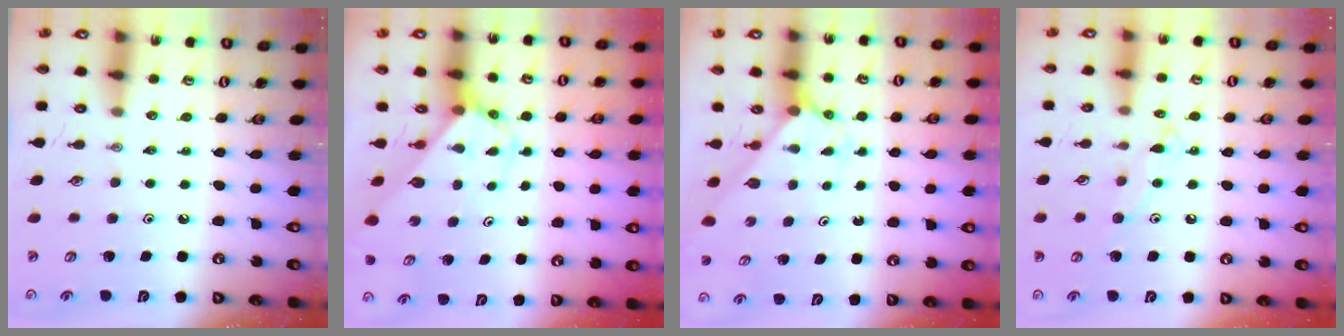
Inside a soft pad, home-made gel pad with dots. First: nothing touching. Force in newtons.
{"total": 2.8, "press": 2.8, "slide": 0.1}
{"total": 2.2, "press": 2.2, "slide": 0.2}
{"total": 8.8, "press": 8.7, "slide": 0.8}